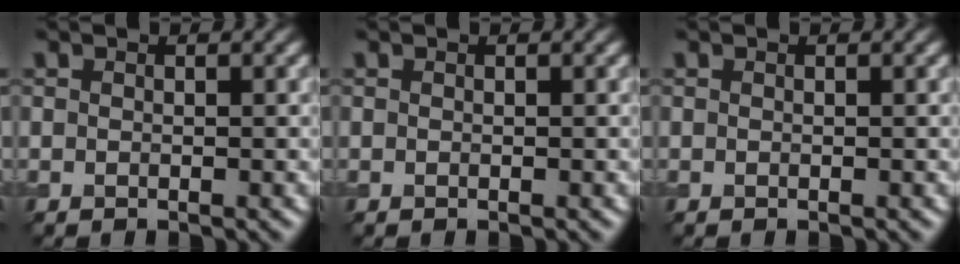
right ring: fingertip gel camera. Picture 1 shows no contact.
{"total": 0.0}
{"total": 0.0}